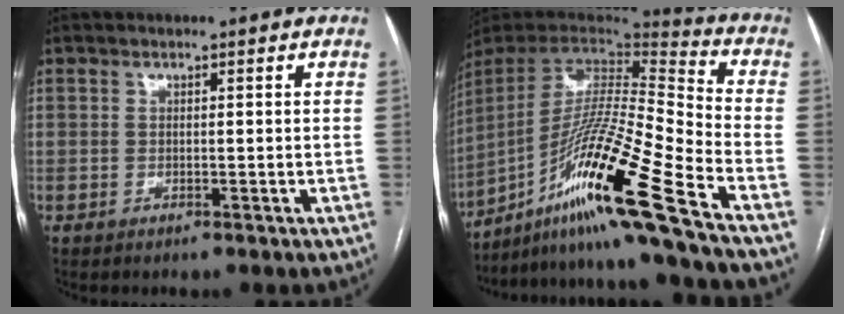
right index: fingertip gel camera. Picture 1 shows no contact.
{"total": 23.2, "force": [-14.0, -1.6, 18.4], "torque": [-0.351, -0.022, -0.263]}